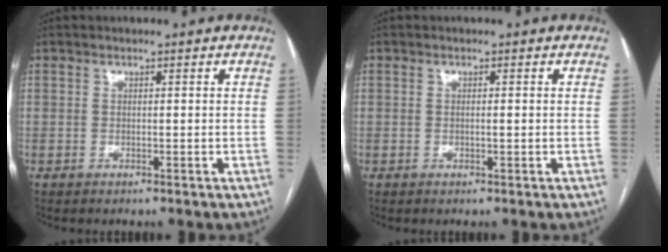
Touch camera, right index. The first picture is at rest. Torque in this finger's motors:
{"motor_torque": [-0.13, -0.06, -0.05, 0.00]}